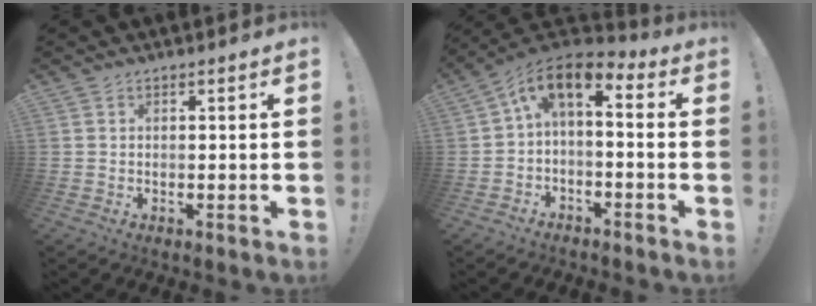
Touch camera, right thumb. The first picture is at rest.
{"total": 7.2, "force": [1.2, 3.4, 6.3], "torque": [-0.116, -0.007, 0.023]}